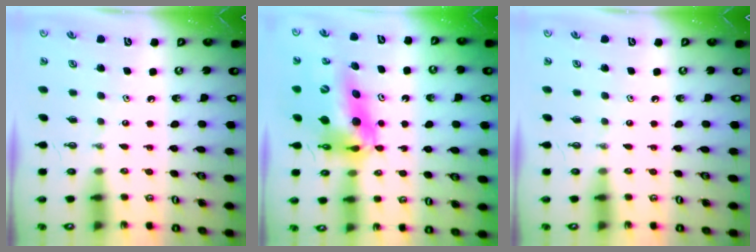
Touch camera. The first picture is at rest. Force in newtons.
{"total": 16.1, "press": 16.1, "slide": 1.4}
{"total": 0.0}